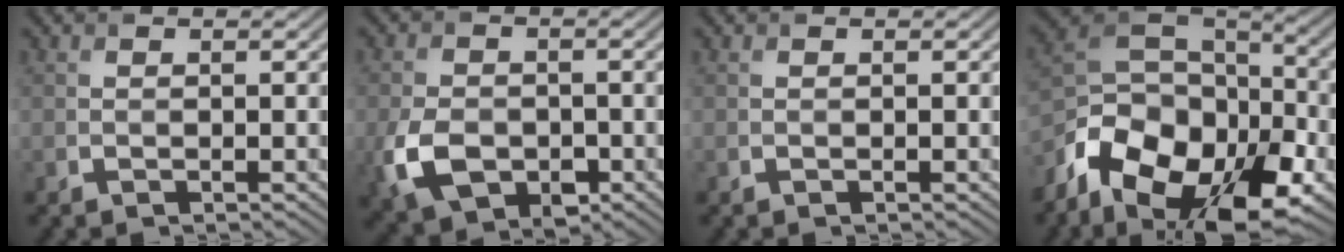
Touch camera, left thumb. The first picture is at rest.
{"total": 7.5, "force": [-2.5, 5.3, 4.7], "torque": [-0.115, -0.026, -0.042]}
{"total": 0.0}
{"total": 17.6, "force": [-8.7, 10.5, 11.1], "torque": [-0.245, -0.038, -0.155]}